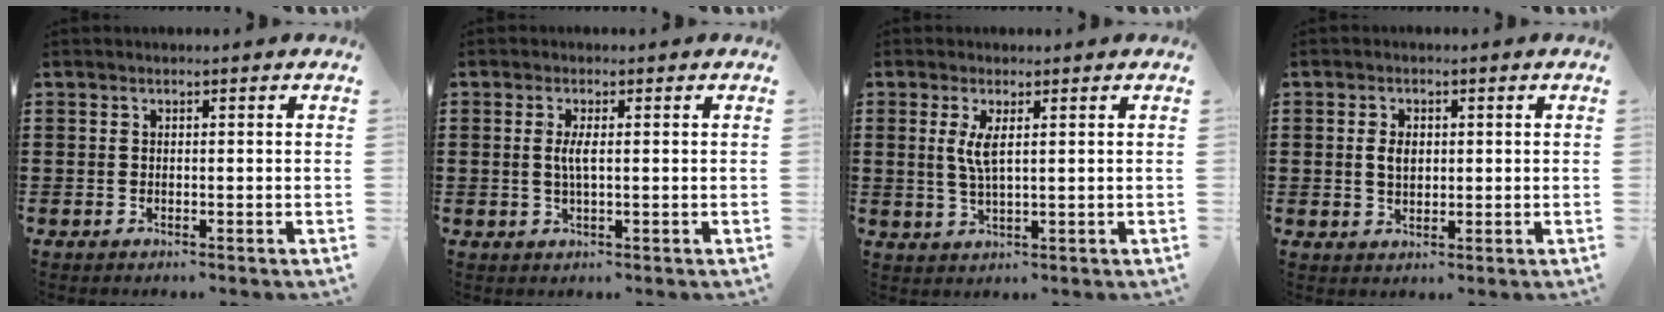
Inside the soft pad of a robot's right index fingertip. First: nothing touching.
{"total": 2.5, "force": [0.1, 0.3, 2.4], "torque": [-0.048, -0.006, 0.001]}
{"total": 3.5, "force": [1.0, 0.6, 3.3], "torque": [-0.069, -0.001, 0.017]}
{"total": 2.9, "force": [0.3, 1.8, 2.3], "torque": [-0.041, 0.003, 0.003]}